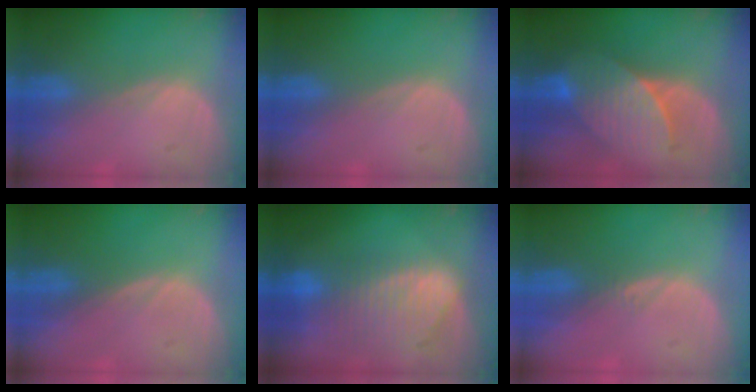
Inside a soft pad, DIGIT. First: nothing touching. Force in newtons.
{"total": 0.0}
{"total": 7.2, "press": 7.1, "slide": 1.1}
{"total": 0.0}
{"total": 9.2, "press": 8.1, "slide": 4.4}
{"total": 0.5, "press": 0.5, "slide": 0.2}